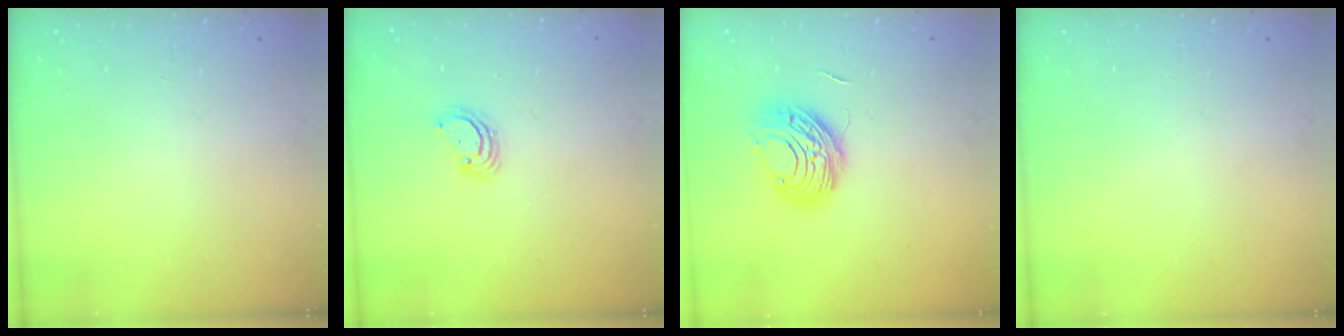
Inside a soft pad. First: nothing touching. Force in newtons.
{"total": 3.3, "press": 3.3, "slide": 0.2}
{"total": 9.1, "press": 9.1, "slide": 0.5}
{"total": 0.0}